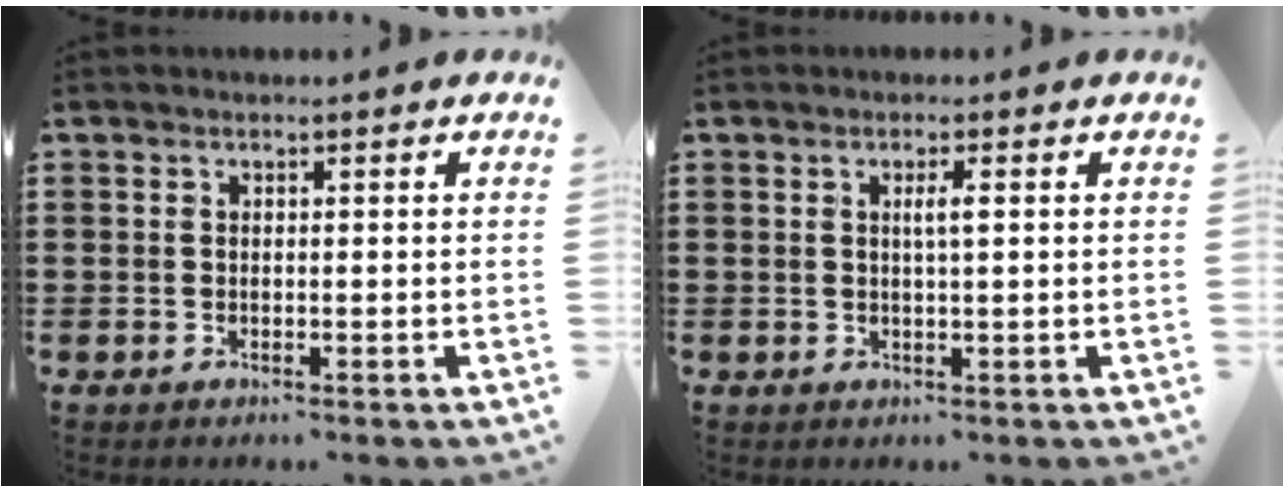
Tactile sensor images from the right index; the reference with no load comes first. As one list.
[{"total": 2.0, "force": [0.5, 0.1, 1.9], "torque": [-0.037, 0.002, 0.006]}]